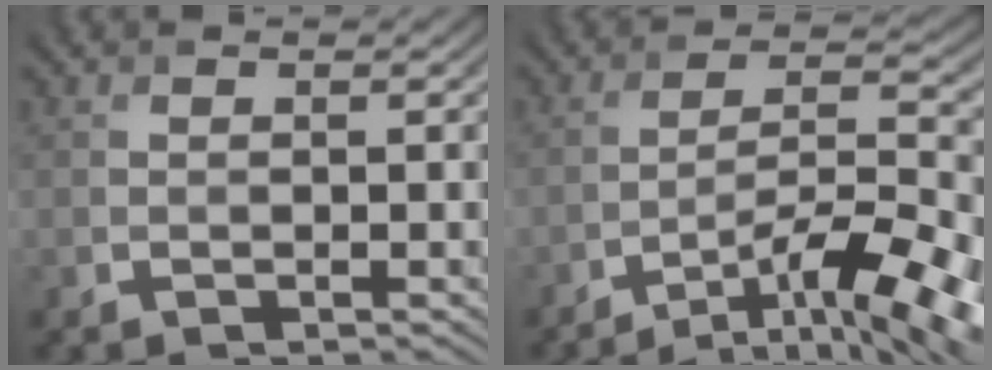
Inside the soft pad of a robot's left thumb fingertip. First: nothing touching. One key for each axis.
{"total": 12.7, "fx": -8.1, "fy": 3.0, "fz": 9.2, "tx": -0.164, "ty": 0.003, "tz": -0.126}